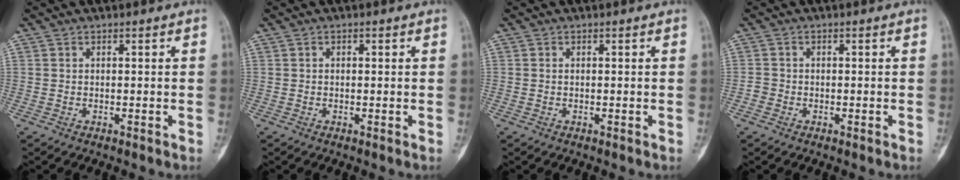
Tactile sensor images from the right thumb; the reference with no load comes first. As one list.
[{"total": 0.5, "force": [0.1, 0.3, 0.4], "torque": [-0.007, 0.000, 0.002]}, {"total": 0.0}, {"total": 1.4, "force": [-0.6, 1.2, 0.2], "torque": [0.000, 0.005, -0.017]}]